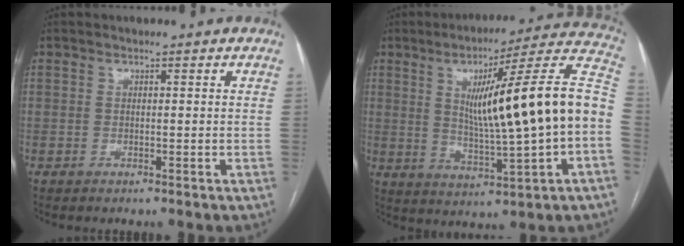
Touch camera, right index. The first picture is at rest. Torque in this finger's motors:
{"motor_torque": [1.60, -0.54, 0.70, 0.21]}